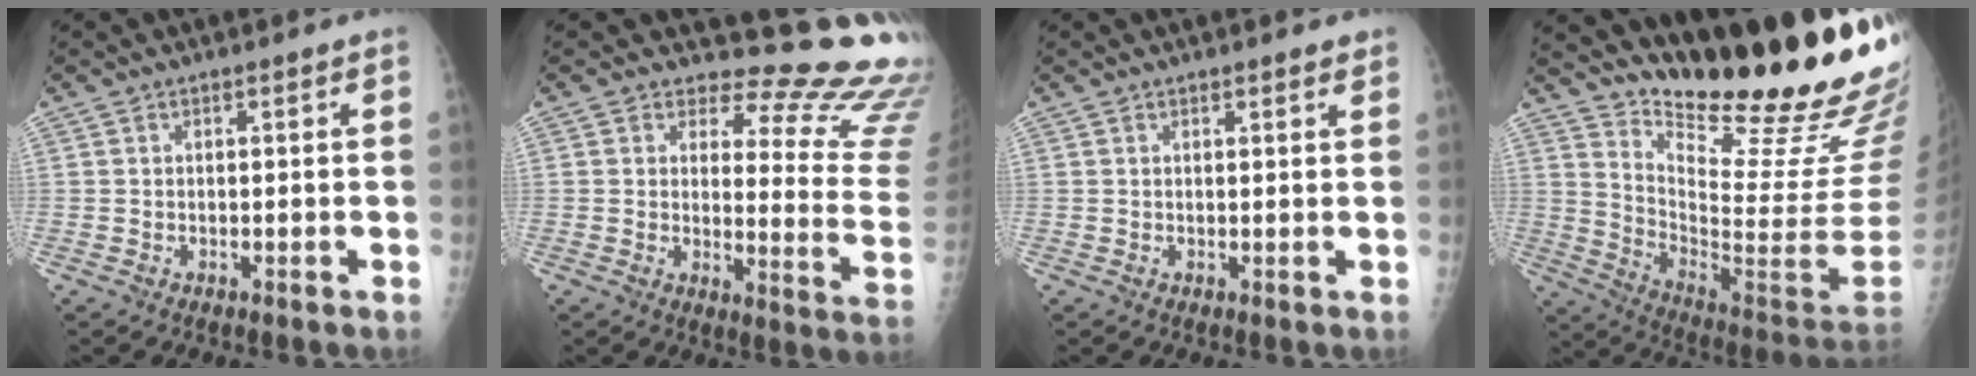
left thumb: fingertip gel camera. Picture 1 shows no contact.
{"total": 18.7, "force": [17.4, 4.5, 5.1], "torque": [-0.012, -0.188, 0.175]}
{"total": 1.7, "force": [1.4, 0.4, 0.9], "torque": [-0.006, -0.002, 0.017]}
{"total": 28.2, "force": [22.3, 4.8, 16.6], "torque": [-0.224, -0.173, 0.327]}